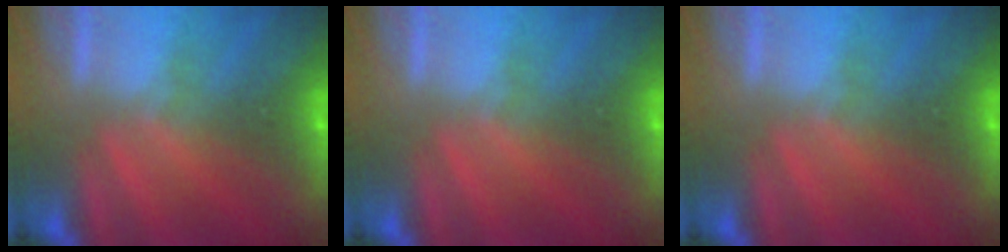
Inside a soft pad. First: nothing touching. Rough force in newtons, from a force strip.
{"total": 0.0}
{"total": 0.0}